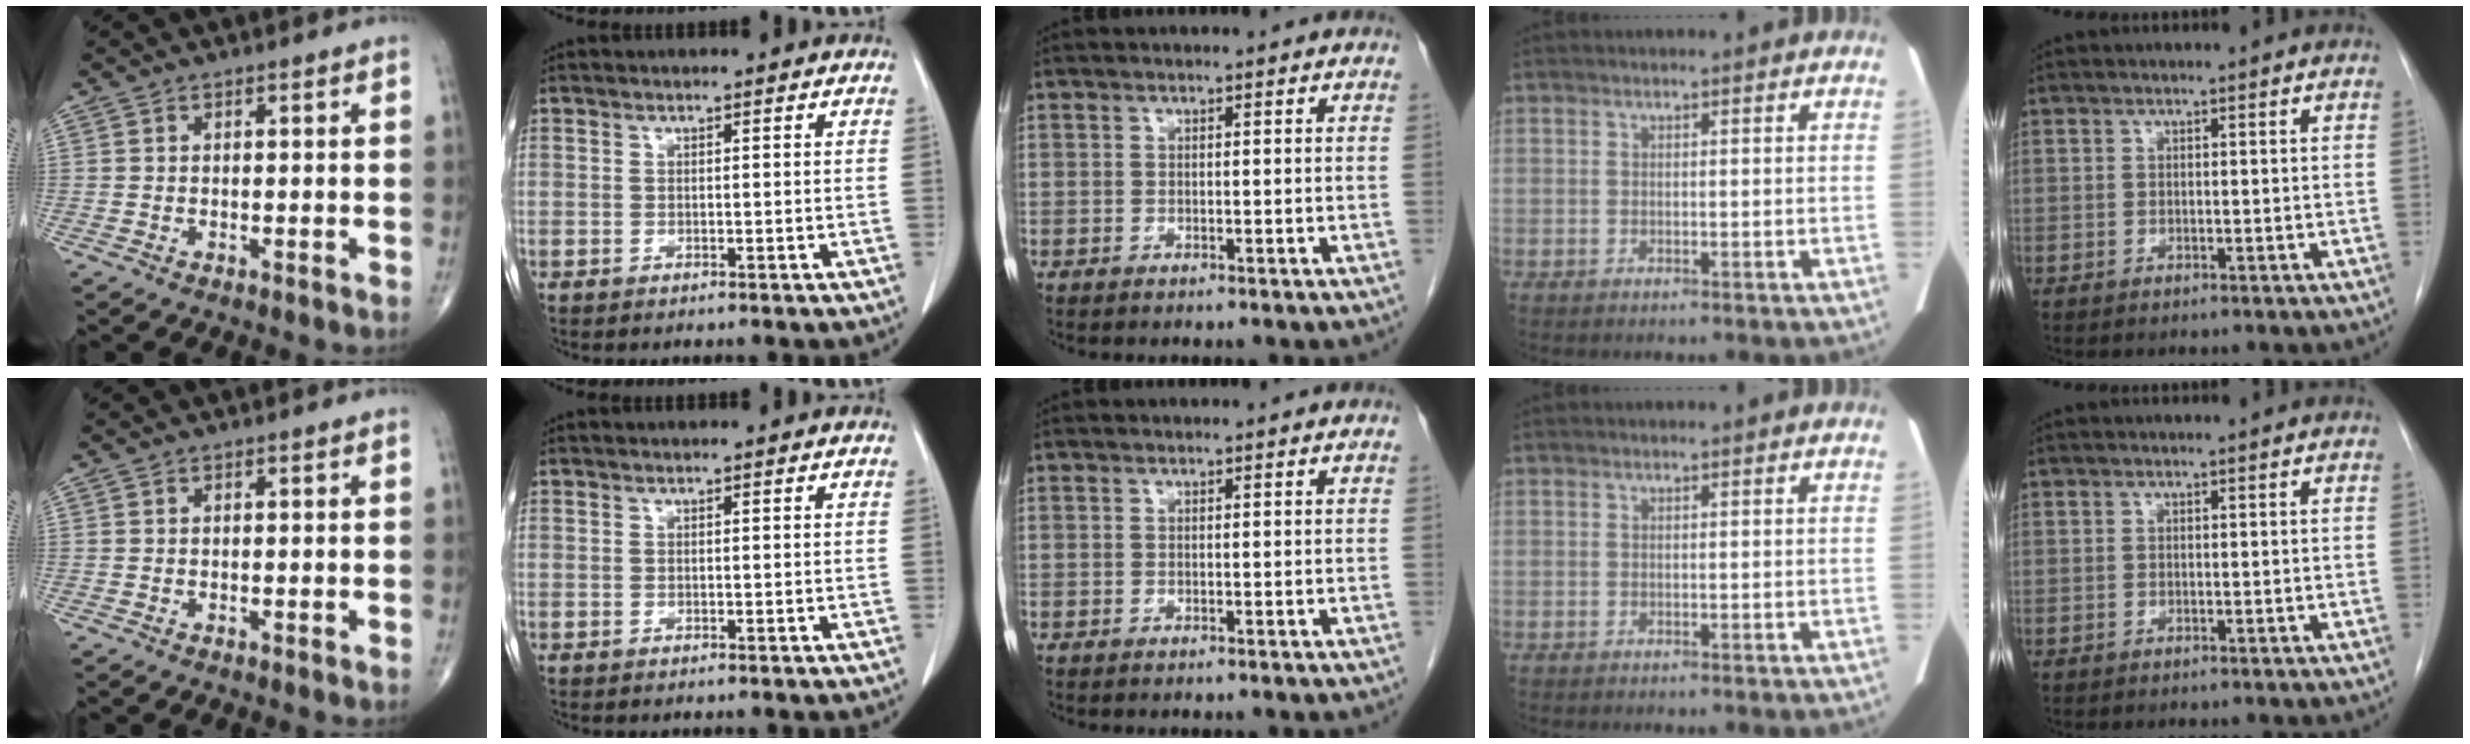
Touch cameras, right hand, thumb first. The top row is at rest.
{}